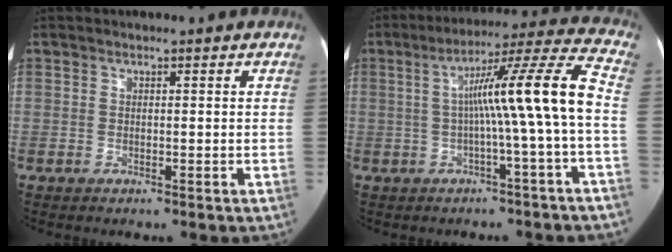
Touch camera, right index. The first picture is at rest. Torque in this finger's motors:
{"motor_torque": [1.53, -0.02, 0.44, 0.17]}